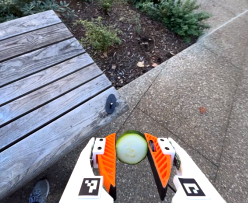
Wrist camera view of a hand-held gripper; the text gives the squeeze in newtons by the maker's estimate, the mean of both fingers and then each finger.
{"total": 7.5, "left": 7.5, "right": 7.6}